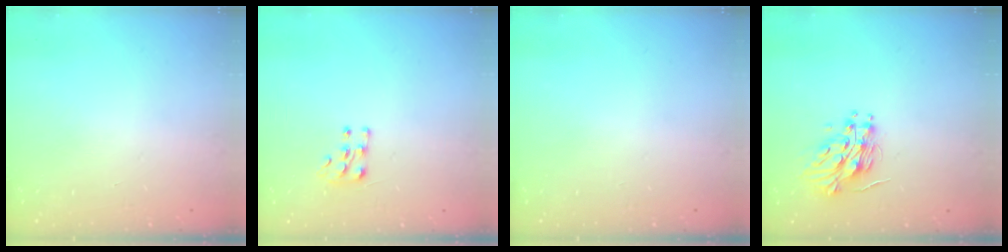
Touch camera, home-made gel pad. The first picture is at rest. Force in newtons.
{"total": 6.3, "press": 6.1, "slide": 1.6}
{"total": 0.0}
{"total": 12.2, "press": 12.1, "slide": 1.2}